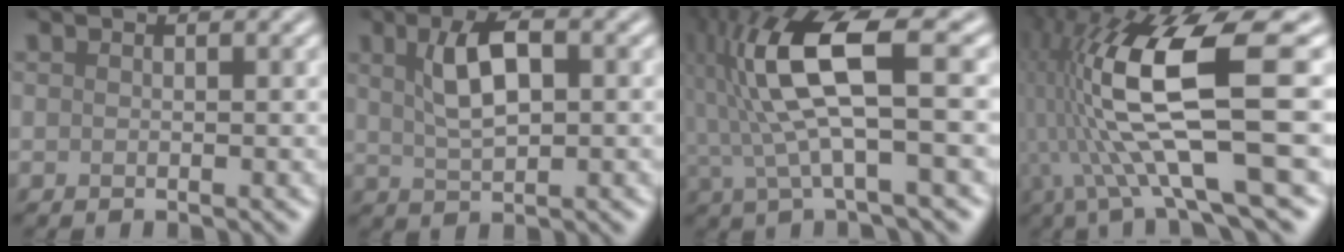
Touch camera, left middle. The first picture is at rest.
{"total": 4.6, "force": [1.2, 1.8, 4.0], "torque": [-0.079, 0.007, 0.022]}
{"total": 9.0, "force": [1.2, 2.2, 8.7], "torque": [-0.184, 0.014, 0.023]}
{"total": 13.3, "force": [-0.2, 3.5, 12.9], "torque": [-0.255, 0.002, -0.001]}